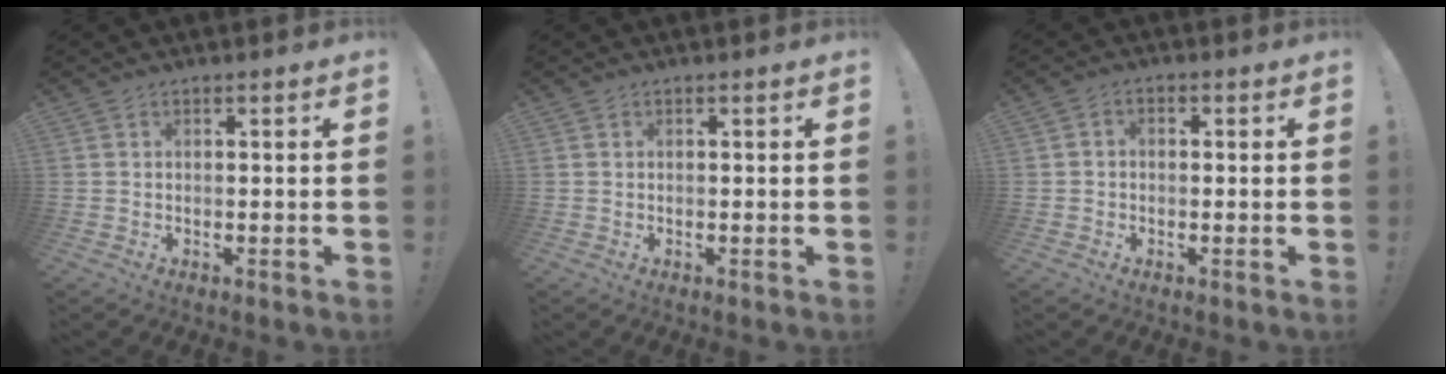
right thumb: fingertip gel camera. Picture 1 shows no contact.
{"total": 0.0}
{"total": 2.0, "force": [-1.2, 1.2, 1.1], "torque": [-0.021, 0.010, -0.019]}